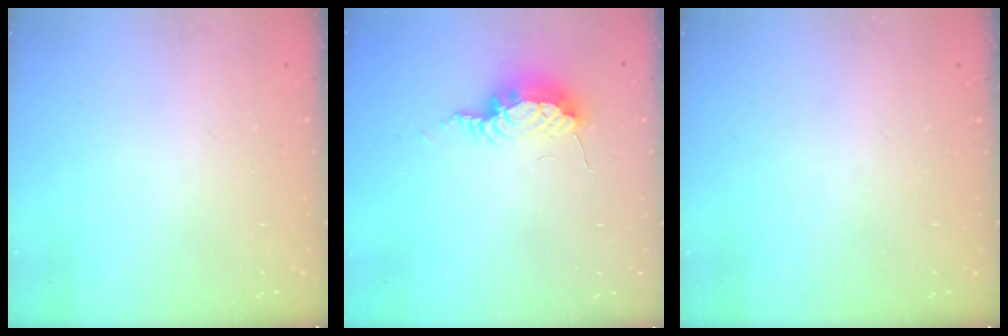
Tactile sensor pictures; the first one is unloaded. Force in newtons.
{"total": 8.0, "press": 7.8, "slide": 1.8}
{"total": 0.0}